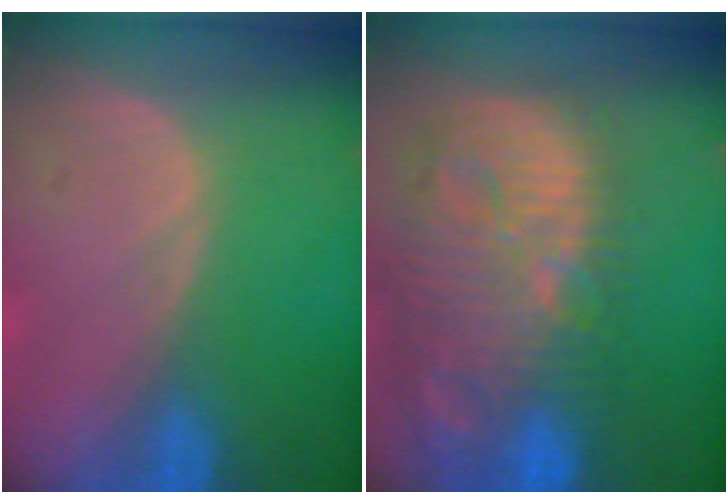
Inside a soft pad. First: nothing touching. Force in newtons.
{"total": 14.4, "press": 12.5, "slide": 7.1}